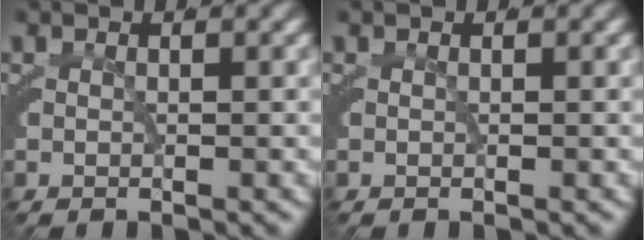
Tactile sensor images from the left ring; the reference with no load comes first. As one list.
[{"total": 0.0}]